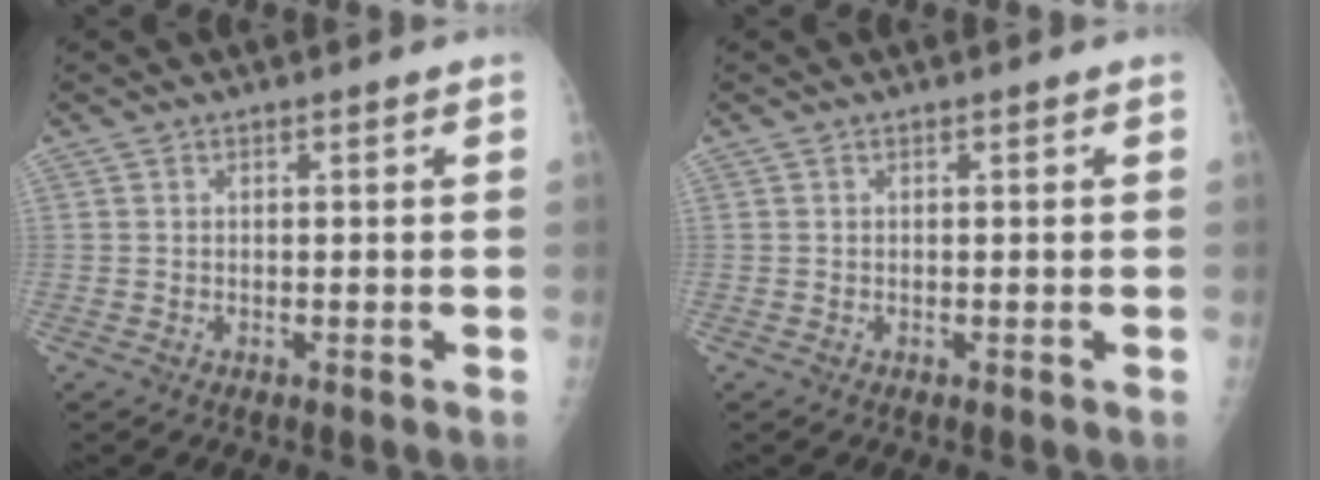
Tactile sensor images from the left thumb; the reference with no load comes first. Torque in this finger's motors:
{"motor_torque": [0.00, 0.00, -0.04, -0.04, 0.00]}